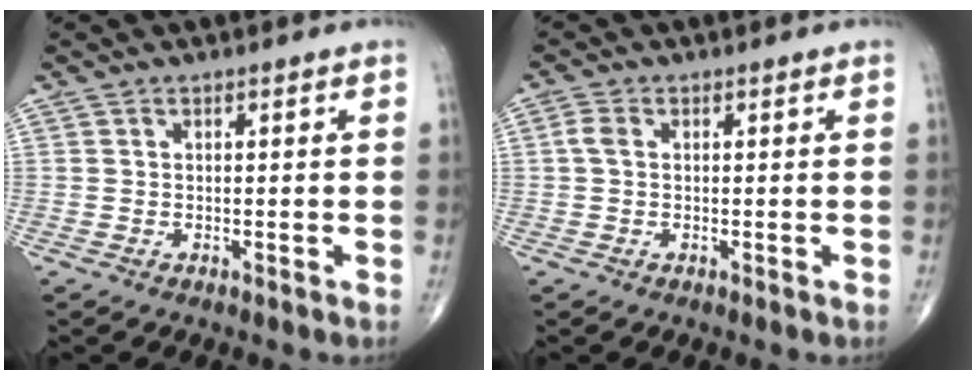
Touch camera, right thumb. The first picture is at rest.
{"total": 1.9, "force": [0.2, 1.2, 1.4], "torque": [-0.034, 0.005, 0.001]}